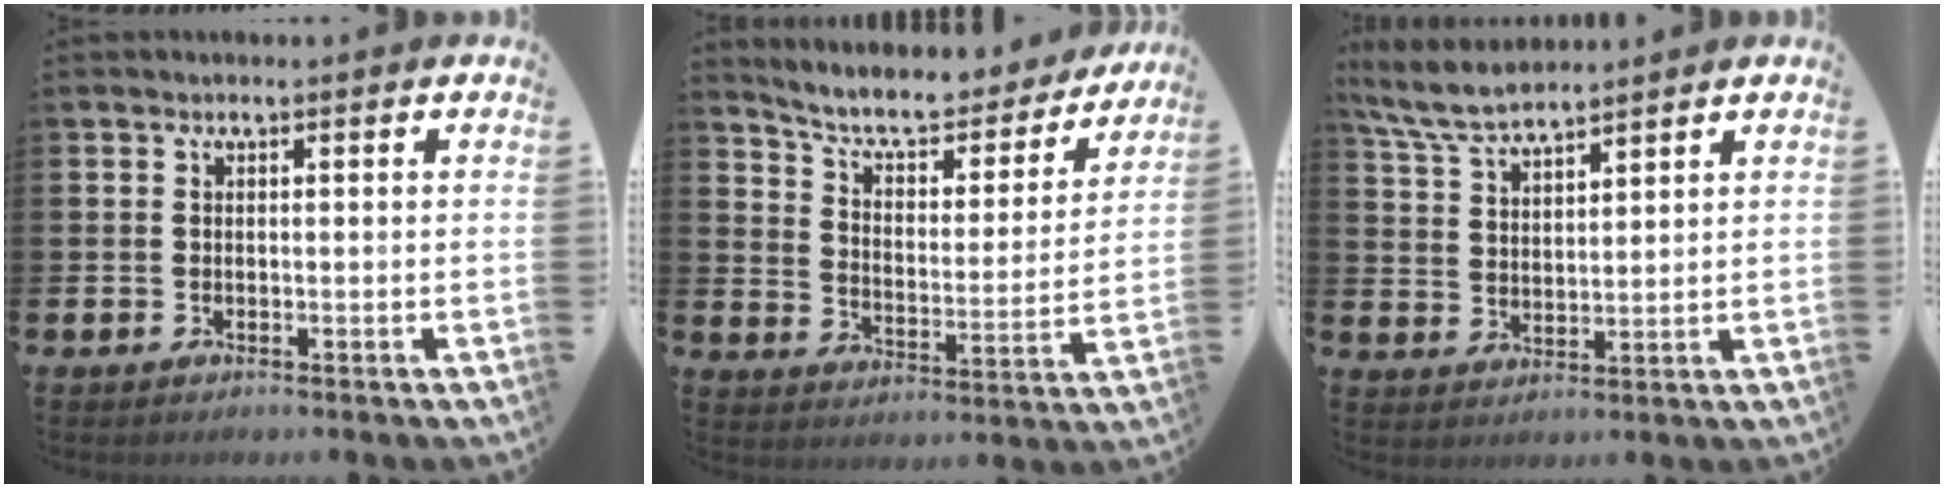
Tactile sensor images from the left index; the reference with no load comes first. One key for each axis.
{"total": 7.9, "fx": 7.1, "fy": 2.1, "fz": 2.5, "tx": -0.074, "ty": -0.055, "tz": 0.119}
{"total": 6.5, "fx": 6.1, "fy": 0.9, "fz": 2.0, "tx": -0.062, "ty": -0.020, "tz": 0.113}